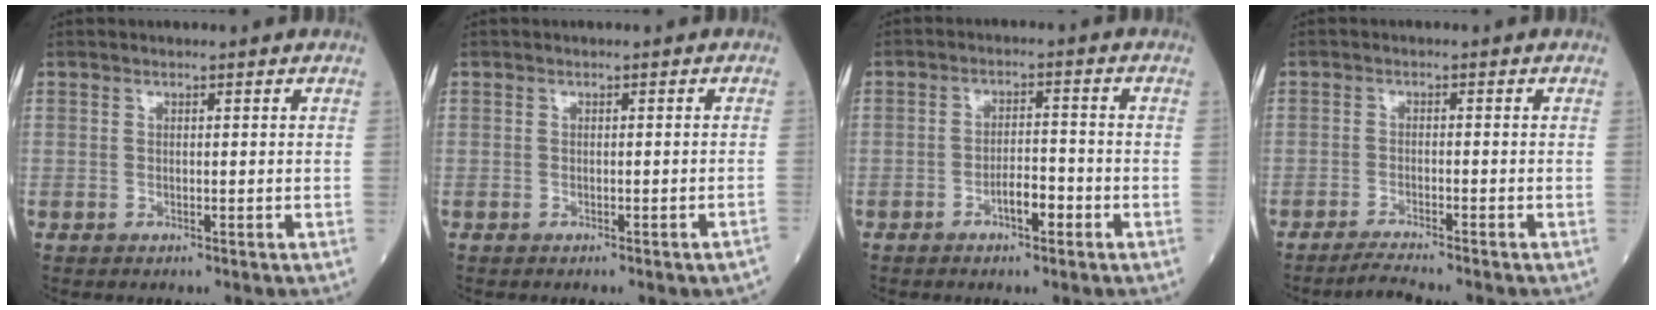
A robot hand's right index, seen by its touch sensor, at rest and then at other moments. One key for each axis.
{"total": 2.2, "fx": -1.8, "fy": -0.2, "fz": 1.3, "tx": -0.010, "ty": 0.000, "tz": -0.021}
{"total": 3.7, "fx": -2.0, "fy": 1.1, "fz": 3.0, "tx": -0.046, "ty": 0.006, "tz": -0.035}
{"total": 3.3, "fx": -3.1, "fy": -0.7, "fz": 1.0, "tx": -0.027, "ty": -0.015, "tz": -0.056}